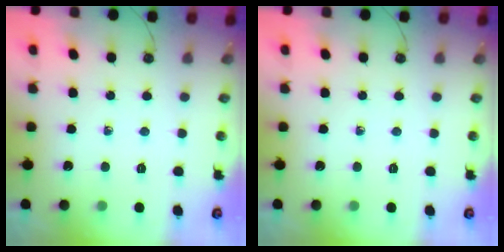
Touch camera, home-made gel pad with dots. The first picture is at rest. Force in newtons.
{"total": 0.0}